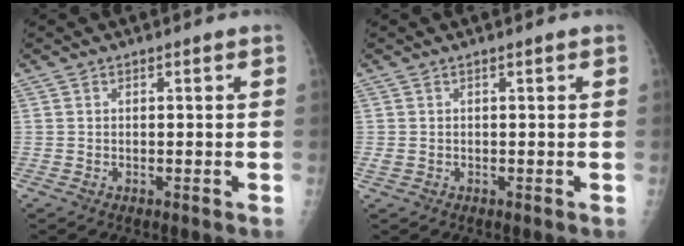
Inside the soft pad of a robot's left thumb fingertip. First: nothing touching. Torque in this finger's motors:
{"motor_torque": [0.02, 0.02, 0.25, 0.23, 0.02]}